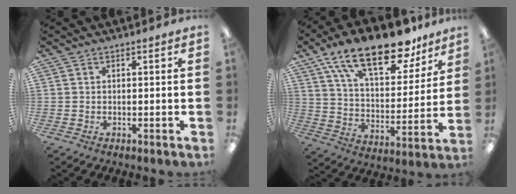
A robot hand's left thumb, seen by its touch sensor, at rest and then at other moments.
{"total": 21.3, "force": [14.8, 8.5, 12.8], "torque": [-0.208, -0.084, 0.253]}